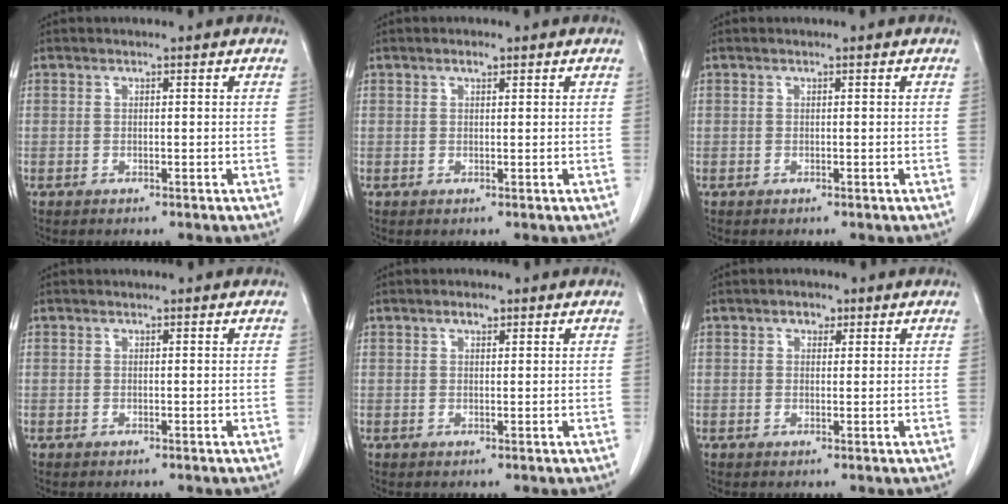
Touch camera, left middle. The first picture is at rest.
{"total": 0.9, "force": [0.7, 0.3, 0.6], "torque": [-0.014, -0.001, 0.011]}
{"total": 0.0}
{"total": 0.0}
{"total": 1.5, "force": [1.0, 0.6, 1.0], "torque": [-0.018, 0.002, 0.016]}
{"total": 1.7, "force": [1.0, 1.1, 0.8], "torque": [-0.014, 0.003, 0.014]}